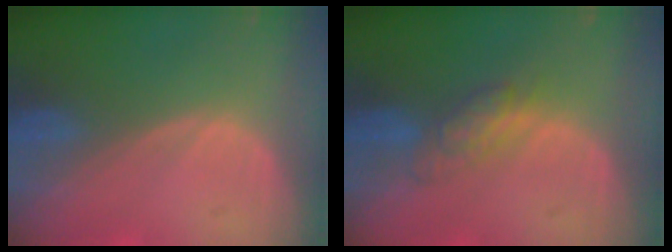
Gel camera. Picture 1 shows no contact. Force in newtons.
{"total": 5.0, "press": 4.6, "slide": 2.0}